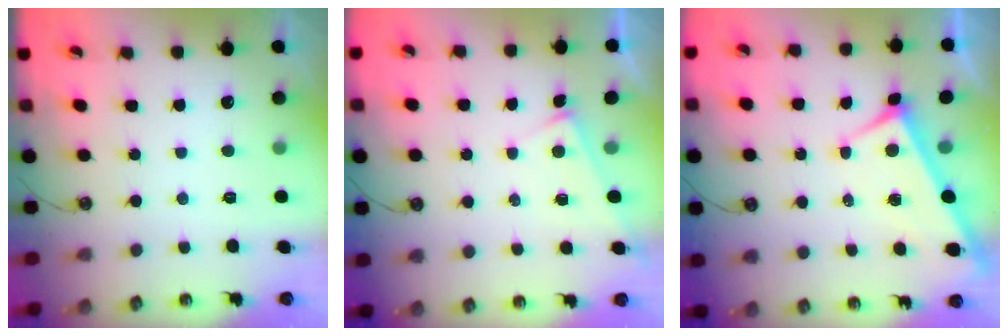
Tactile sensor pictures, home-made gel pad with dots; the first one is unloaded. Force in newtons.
{"total": 2.6, "press": 2.6, "slide": 0.2}
{"total": 4.0, "press": 3.9, "slide": 0.6}